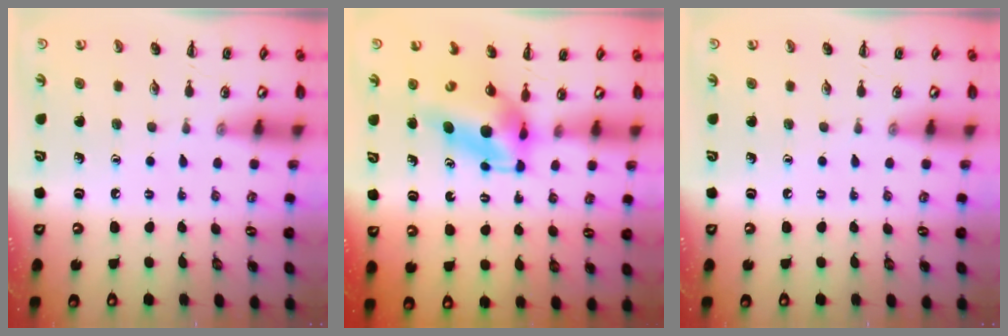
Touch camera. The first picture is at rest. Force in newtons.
{"total": 5.2, "press": 5.0, "slide": 1.3}
{"total": 0.0}